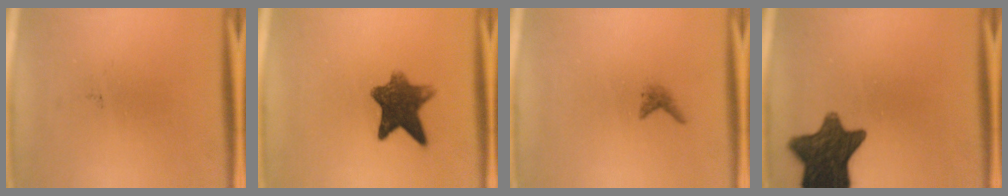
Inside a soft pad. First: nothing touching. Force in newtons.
{"total": 8.7}
{"total": 1.0}
{"total": 11.9}